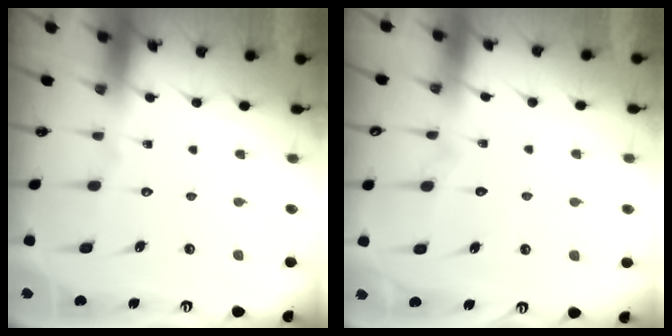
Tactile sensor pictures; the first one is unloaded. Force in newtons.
{"total": 5.5, "press": 5.5, "slide": 0.5}